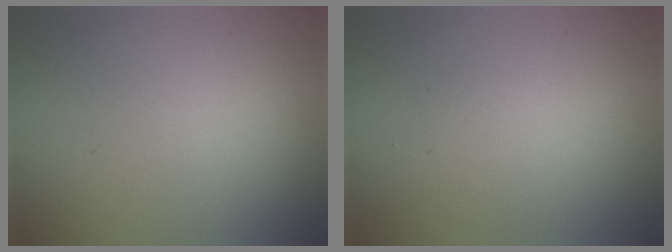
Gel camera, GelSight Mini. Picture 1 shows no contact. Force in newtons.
{"total": 1.6, "press": 1.6, "slide": 0.2}